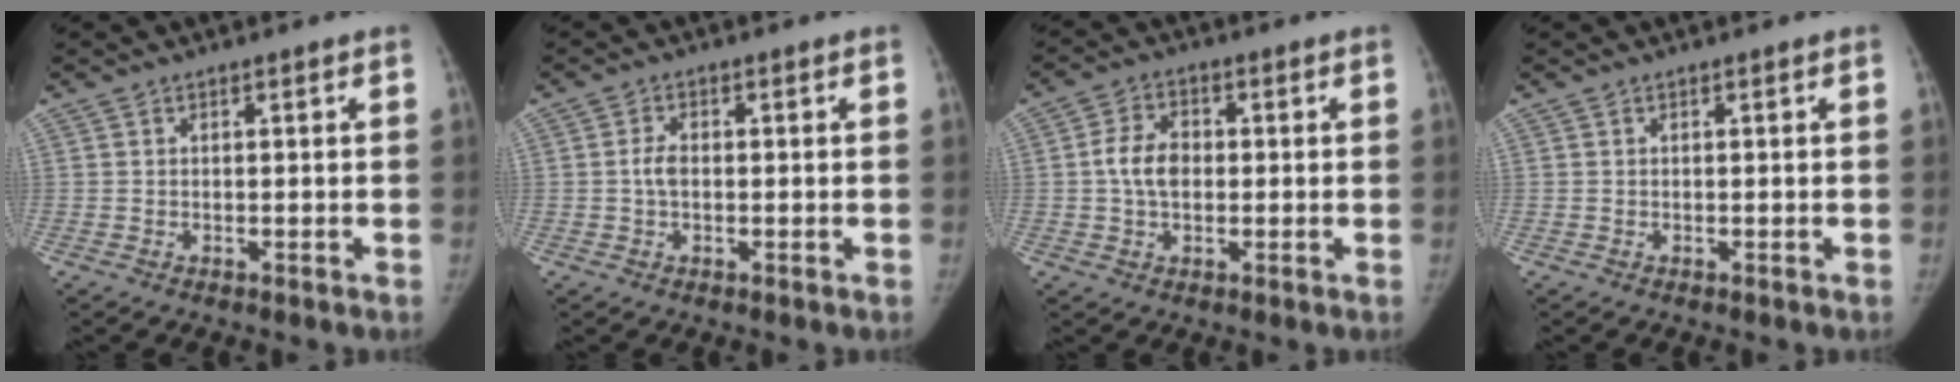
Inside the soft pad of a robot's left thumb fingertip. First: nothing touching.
{"total": 2.6, "force": [-0.1, 1.6, 2.0], "torque": [-0.040, 0.006, -0.004]}
{"total": 6.3, "force": [0.1, 4.4, 4.5], "torque": [-0.078, 0.011, -0.002]}
{"total": 0.0}